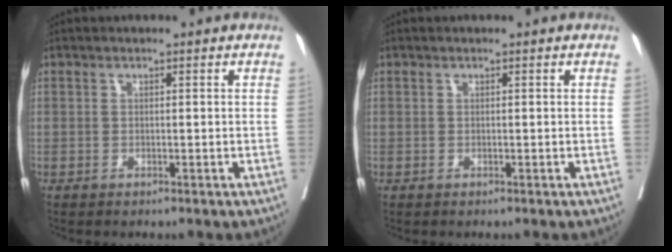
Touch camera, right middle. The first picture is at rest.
{"total": 0.0}